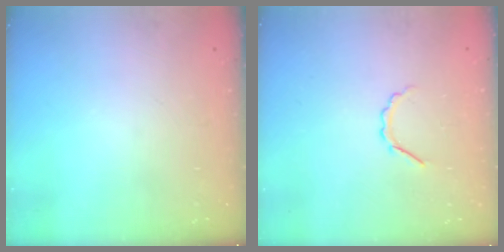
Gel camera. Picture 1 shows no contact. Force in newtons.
{"total": 3.2, "press": 3.1, "slide": 1.0}